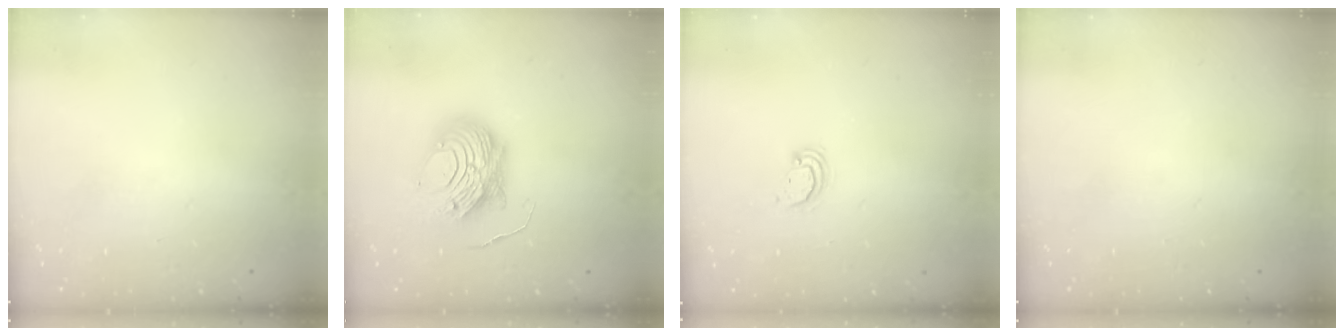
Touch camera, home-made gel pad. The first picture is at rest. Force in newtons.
{"total": 10.5, "press": 10.5, "slide": 1.0}
{"total": 2.2, "press": 2.2, "slide": 0.3}
{"total": 0.0}